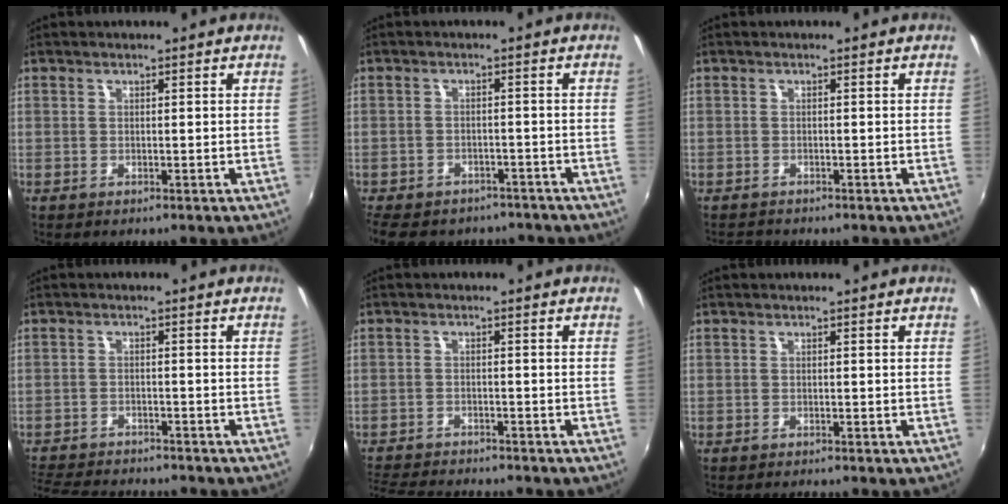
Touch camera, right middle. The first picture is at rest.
{"total": 12.2, "force": [-9.6, 6.0, 4.4], "torque": [-0.112, -0.008, -0.137]}
{"total": 2.2, "force": [-2.1, 0.4, 0.3], "torque": [-0.013, -0.010, -0.038]}
{"total": 11.4, "force": [-10.3, 2.6, 3.9], "torque": [-0.104, -0.012, -0.166]}
{"total": 9.7, "force": [-9.0, 1.6, 3.2], "torque": [-0.089, -0.014, -0.149]}
{"total": 1.4, "force": [-1.3, -0.1, 0.5], "torque": [-0.006, -0.012, -0.020]}